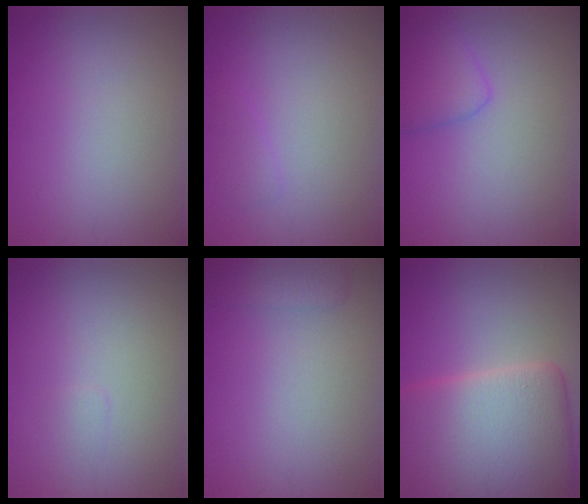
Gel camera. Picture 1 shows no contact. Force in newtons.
{"total": 1.0, "press": 1.0, "slide": 0.1}
{"total": 2.8, "press": 2.8, "slide": 0.2}
{"total": 0.5, "press": 0.5, "slide": 0.0}
{"total": 1.9, "press": 1.9, "slide": 0.1}
{"total": 14.3, "press": 14.2, "slide": 0.8}